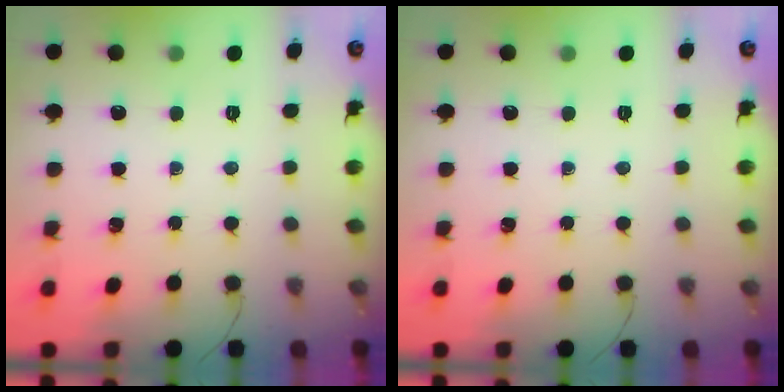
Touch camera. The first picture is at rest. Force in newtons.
{"total": 0.0}